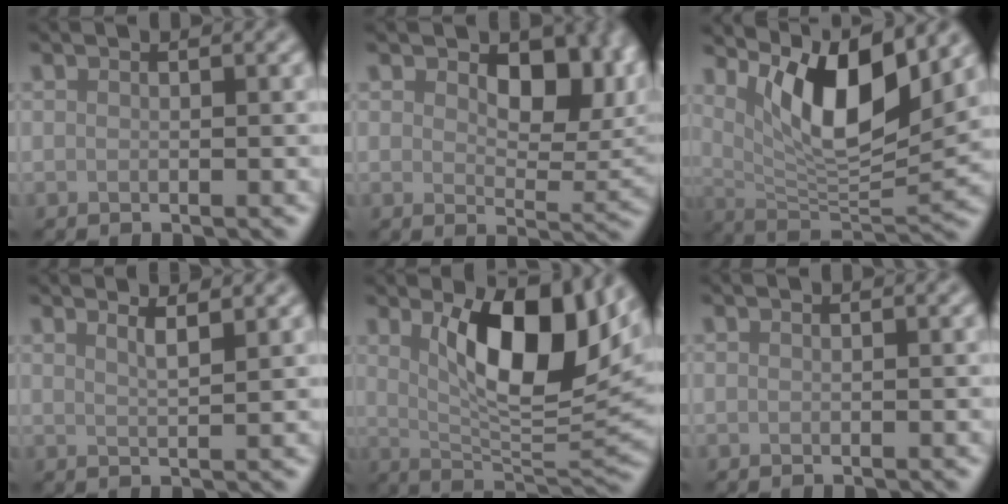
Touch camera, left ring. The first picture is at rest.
{"total": 8.0, "force": [2.8, 4.5, 6.0], "torque": [-0.084, -0.011, 0.044]}
{"total": 9.2, "force": [4.3, 2.7, 7.6], "torque": [-0.121, -0.020, 0.082]}
{"total": 2.0, "force": [1.4, 0.6, 1.3], "torque": [-0.009, 0.004, 0.017]}
{"total": 10.6, "force": [3.2, 4.0, 9.3], "torque": [-0.146, -0.008, 0.057]}
{"total": 0.0}